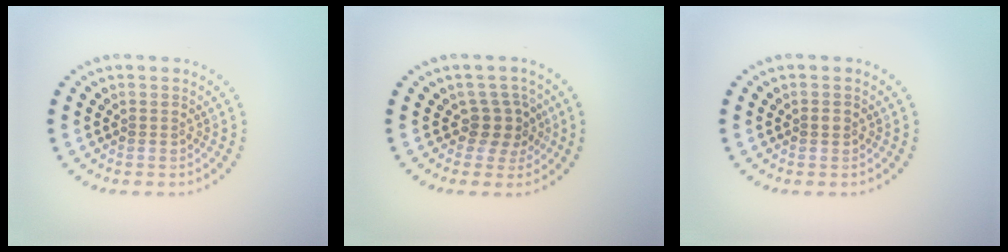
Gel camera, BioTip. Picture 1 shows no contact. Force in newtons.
{"total": 2.7, "press": 2.1, "slide": 1.6}
{"total": 0.6, "press": 0.6, "slide": 0.3}